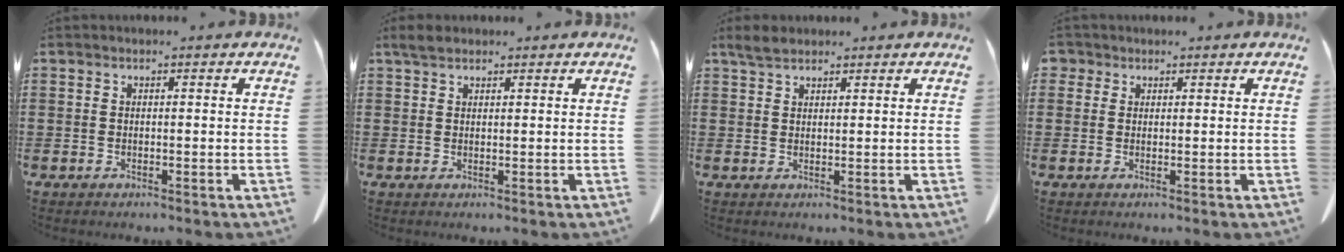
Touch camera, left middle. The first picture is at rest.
{"total": 2.0, "force": [1.6, 0.8, 0.9], "torque": [-0.023, 0.006, 0.030]}
{"total": 2.6, "force": [2.1, 0.9, 1.2], "torque": [-0.030, 0.006, 0.041]}
{"total": 1.6, "force": [1.1, 1.2, 0.3], "torque": [-0.011, 0.006, 0.020]}